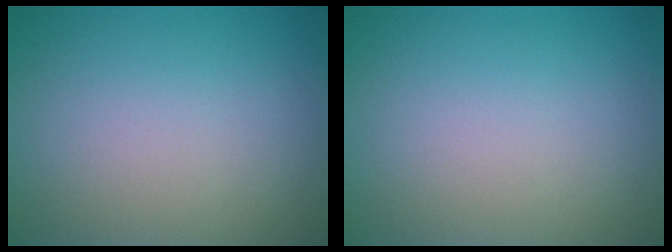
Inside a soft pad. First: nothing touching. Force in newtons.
{"total": 0.0}